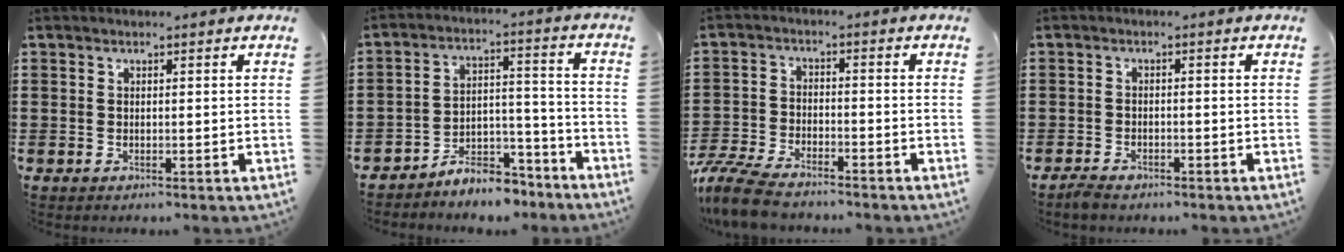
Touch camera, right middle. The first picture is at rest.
{"total": 6.7, "force": [-6.5, 1.5, 1.1], "torque": [-0.010, 0.024, -0.124]}
{"total": 7.0, "force": [-6.3, 1.3, 2.8], "torque": [-0.078, 0.001, -0.128]}
{"total": 1.6, "force": [-1.5, 0.5, 0.4], "torque": [-0.011, 0.002, -0.031]}